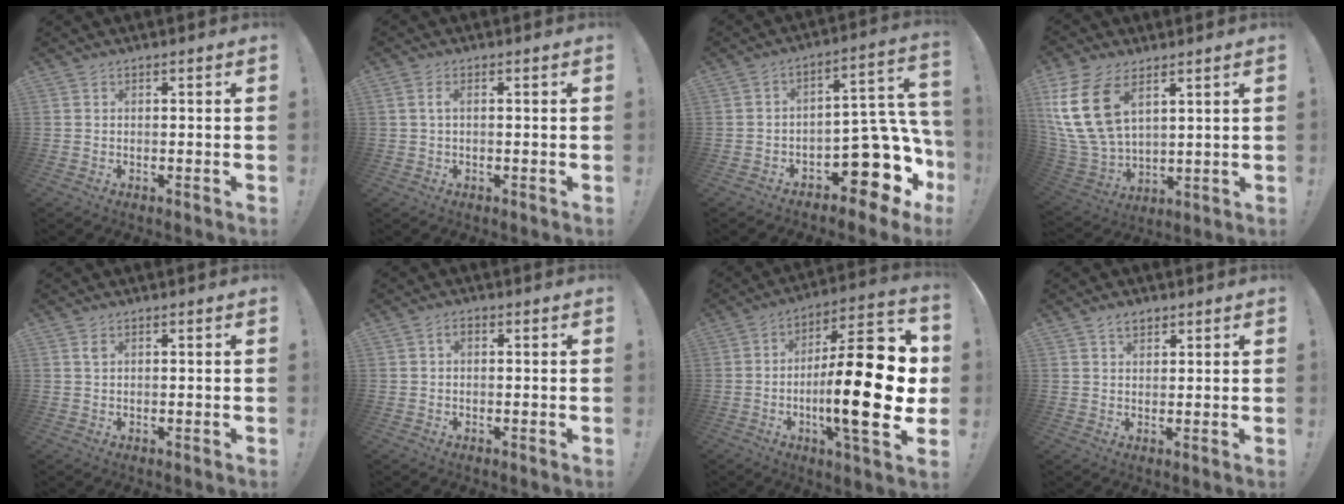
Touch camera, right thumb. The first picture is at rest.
{"total": 2.3, "force": [0.2, 1.0, 2.1], "torque": [-0.037, 0.007, 0.004]}
{"total": 15.6, "force": [-6.8, 8.4, 11.2], "torque": [-0.115, 0.038, -0.098]}
{"total": 16.5, "force": [7.2, 10.2, 10.8], "torque": [-0.239, -0.030, 0.136]}
{"total": 1.1, "force": [0.5, 0.5, 0.8], "torque": [-0.014, 0.000, 0.009]}
{"total": 1.6, "force": [-0.2, 1.0, 1.2], "torque": [-0.024, 0.006, -0.004]}
{"total": 26.7, "force": [-3.2, 7.3, 25.5], "torque": [-0.408, 0.016, -0.050]}
{"total": 3.1, "force": [2.1, 1.8, 1.5], "torque": [-0.025, -0.005, 0.038]}